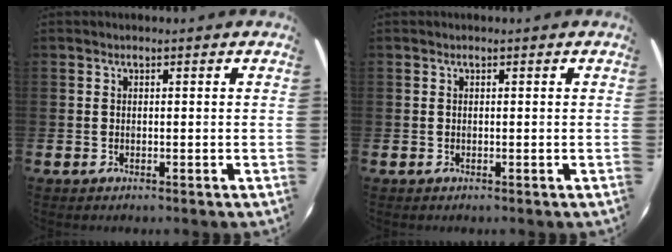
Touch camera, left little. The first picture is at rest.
{"total": 0.0}